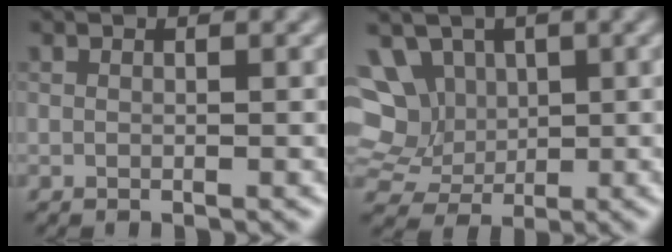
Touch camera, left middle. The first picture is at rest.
{"total": 7.3, "force": [2.1, 5.9, 3.7], "torque": [-0.070, 0.021, 0.040]}